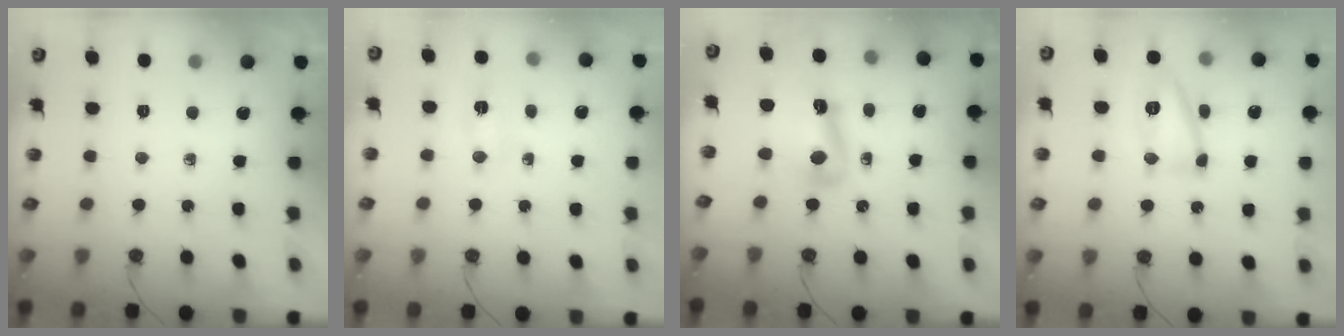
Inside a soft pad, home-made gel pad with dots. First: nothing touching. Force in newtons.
{"total": 3.6, "press": 3.6, "slide": 0.4}
{"total": 11.7, "press": 11.7, "slide": 1.1}
{"total": 12.4, "press": 12.4, "slide": 0.9}